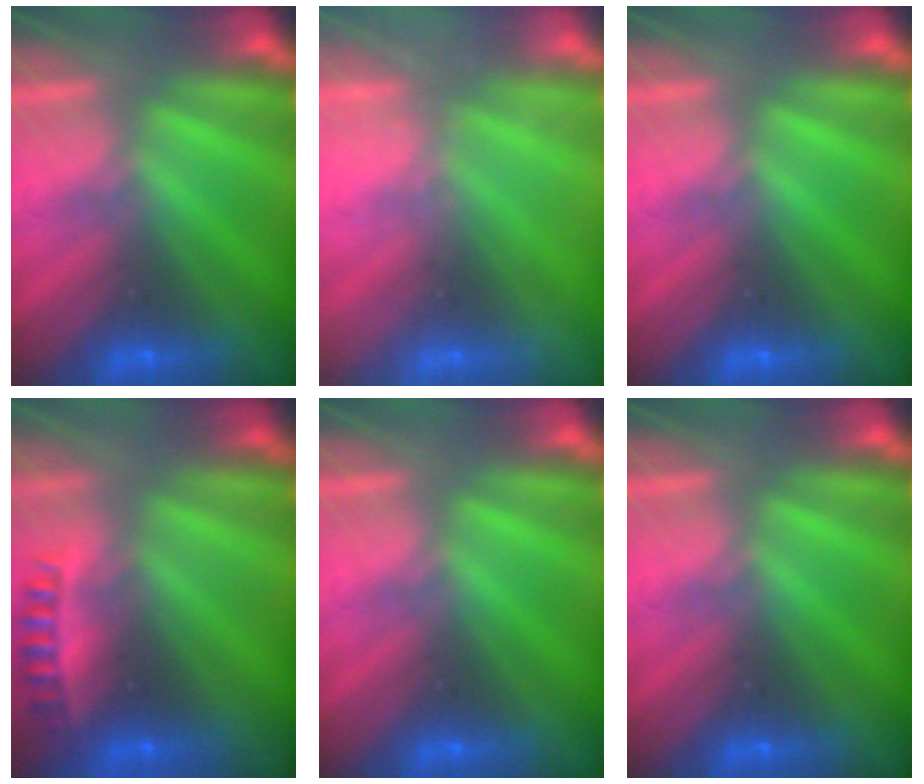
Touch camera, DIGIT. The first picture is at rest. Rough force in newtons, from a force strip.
{"total": 2.0}
{"total": 0.0}
{"total": 2.4}
{"total": 0.0}
{"total": 0.0}